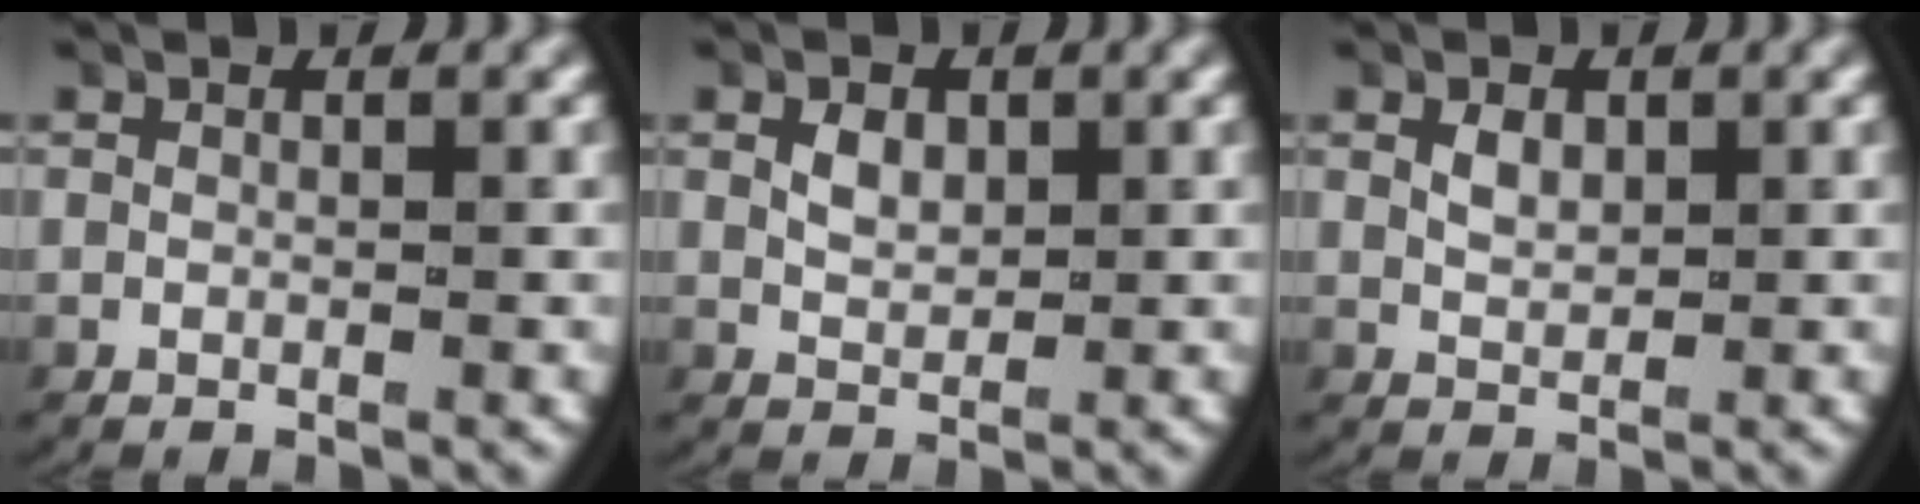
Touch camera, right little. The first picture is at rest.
{"total": 1.9, "force": [0.5, 1.2, 1.3], "torque": [-0.024, -0.006, 0.016]}
{"total": 1.6, "force": [0.4, 0.9, 1.2], "torque": [-0.022, -0.005, 0.015]}